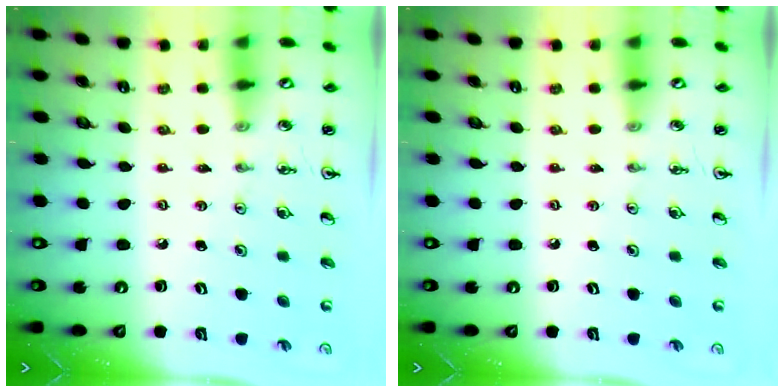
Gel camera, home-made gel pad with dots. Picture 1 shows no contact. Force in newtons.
{"total": 0.0}